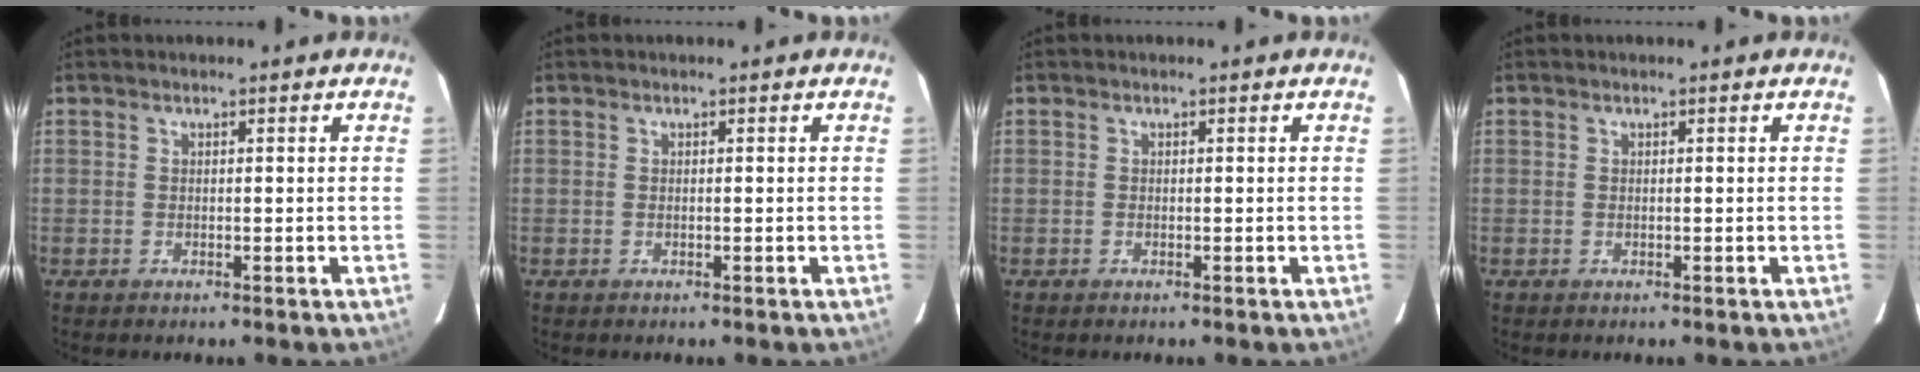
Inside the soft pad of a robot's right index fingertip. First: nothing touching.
{"total": 0.0}
{"total": 0.0}
{"total": 0.0}